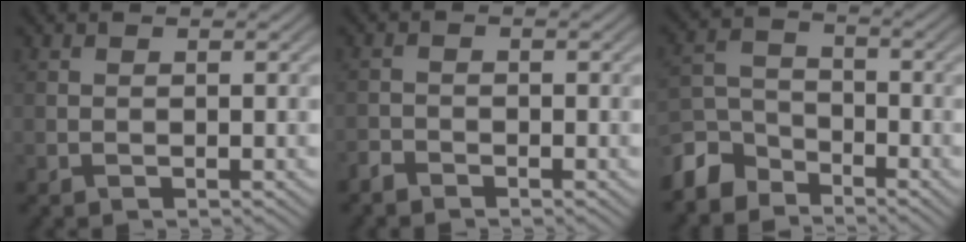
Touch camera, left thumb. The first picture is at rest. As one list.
[{"total": 1.5, "force": [-1.4, 0.5, 0.3], "torque": [-0.006, 0.000, -0.033]}, {"total": 6.2, "force": [-5.0, 3.1, 1.8], "torque": [-0.044, -0.003, -0.119]}]